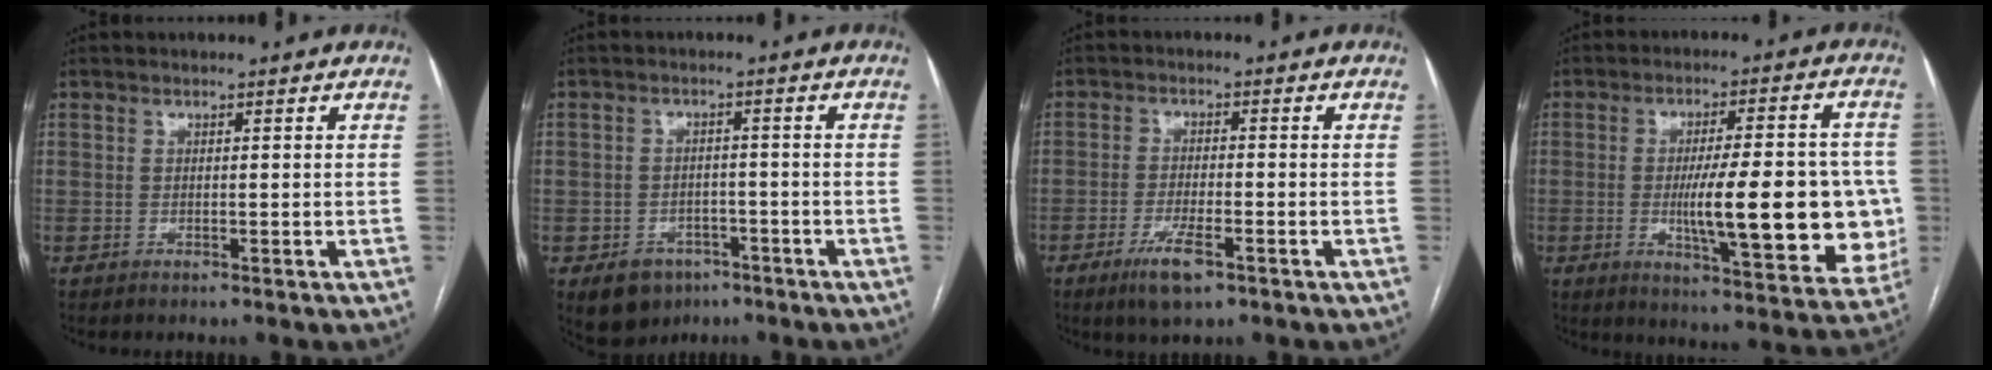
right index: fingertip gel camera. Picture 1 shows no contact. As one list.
[{"total": 6.0, "force": [-3.2, 4.8, 1.7], "torque": [-0.026, 0.006, -0.040]}, {"total": 5.5, "force": [-3.2, 1.1, 4.3], "torque": [-0.087, -0.008, -0.053]}, {"total": 18.7, "force": [-2.1, 4.0, 18.2], "torque": [-0.219, 0.010, -0.016]}]